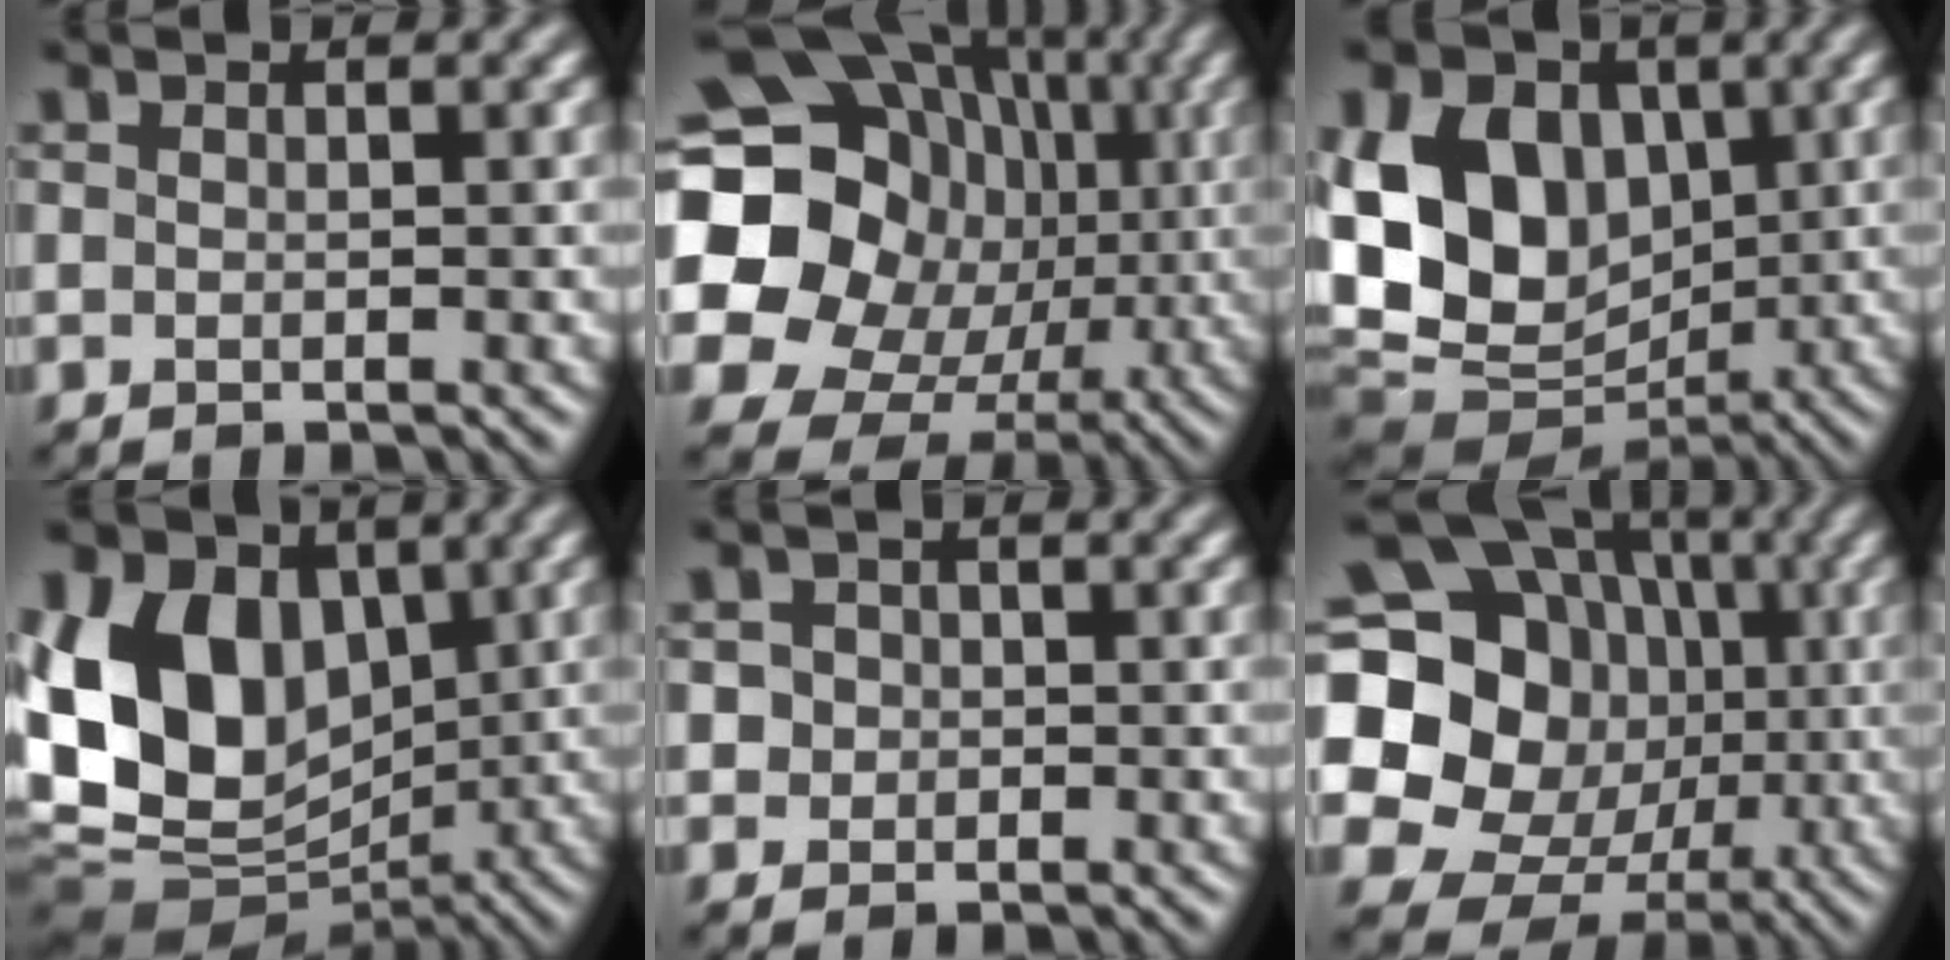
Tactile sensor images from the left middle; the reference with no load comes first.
{"total": 21.9, "force": [-0.4, 19.8, 9.4], "torque": [-0.189, 0.017, -0.044]}
{"total": 14.5, "force": [1.2, 11.1, 9.2], "torque": [-0.179, 0.012, 0.027]}
{"total": 14.4, "force": [1.3, 11.3, 8.8], "torque": [-0.174, 0.011, 0.017]}
{"total": 1.9, "force": [-0.2, 1.9, 0.1], "torque": [0.014, 0.003, -0.013]}
{"total": 22.9, "force": [-0.1, 20.9, 9.4], "torque": [-0.195, 0.031, -0.045]}